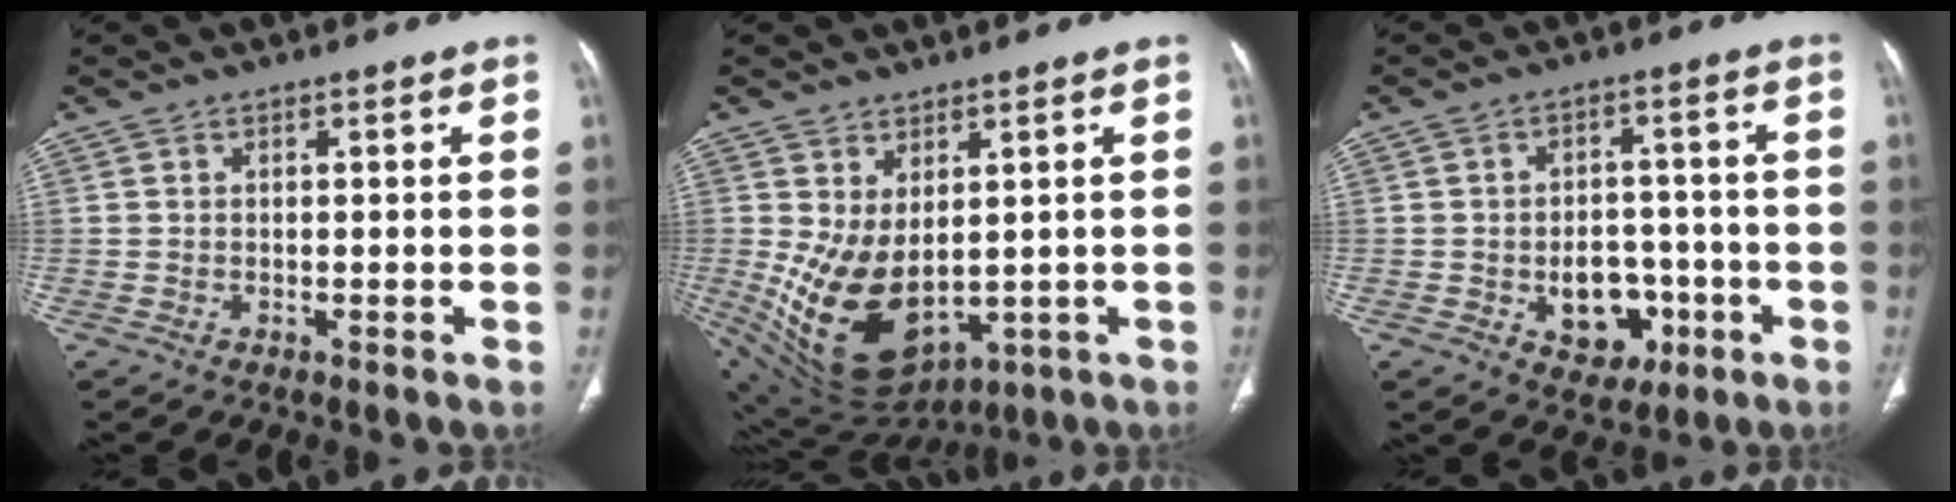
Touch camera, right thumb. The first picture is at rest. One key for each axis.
{"total": 14.2, "fx": -0.2, "fy": 8.4, "fz": 11.4, "tx": -0.191, "ty": -0.020, "tz": 0.035}
{"total": 9.2, "fx": -2.8, "fy": 6.8, "fz": 5.5, "tx": -0.040, "ty": 0.025, "tz": -0.029}